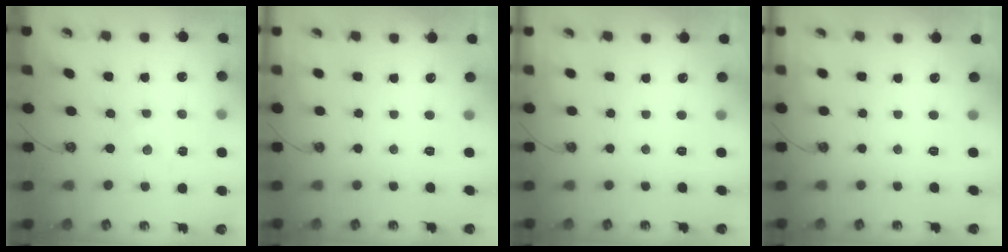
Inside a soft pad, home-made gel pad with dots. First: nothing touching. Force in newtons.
{"total": 0.0}
{"total": 0.0}
{"total": 0.0}